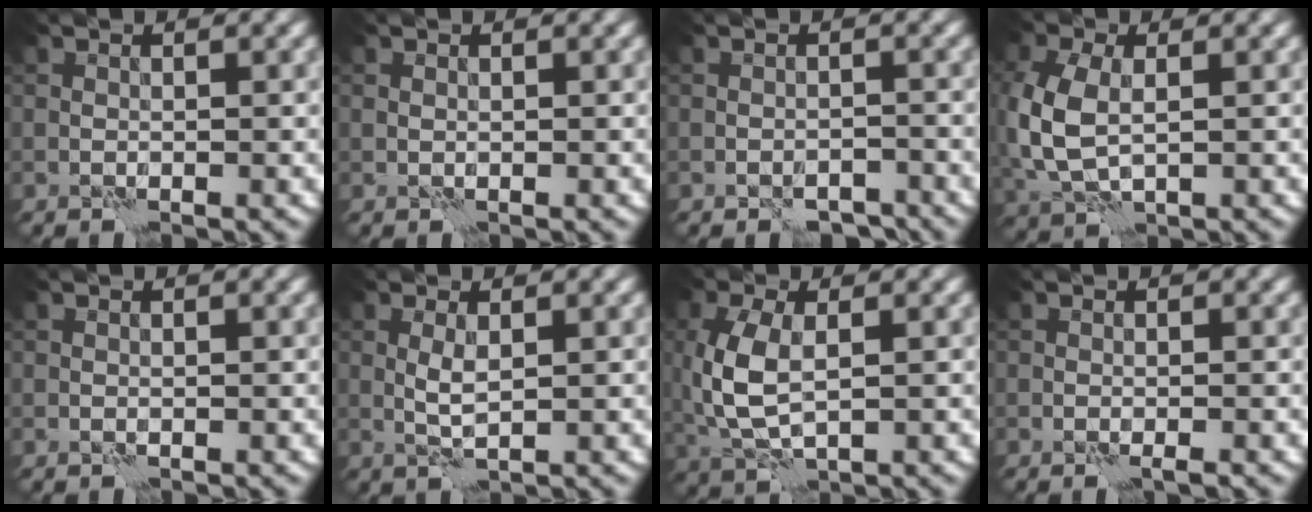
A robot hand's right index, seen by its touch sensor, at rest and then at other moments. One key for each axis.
{"total": 0.0}
{"total": 2.6, "fx": -2.3, "fy": 1.0, "fz": 0.8, "tx": -0.008, "ty": 0.002, "tz": -0.031}
{"total": 6.8, "fx": -0.1, "fy": 4.4, "fz": 5.1, "tx": -0.145, "ty": -0.001, "tz": 0.001}
{"total": 0.0}
{"total": 1.6, "fx": 0.3, "fy": 0.4, "fz": 1.5, "tx": -0.036, "ty": 0.005, "tz": 0.008}
{"total": 5.8, "fx": 0.2, "fy": 3.2, "fz": 4.9, "tx": -0.129, "ty": 0.002, "tz": 0.009}
{"total": 0.8, "fx": -0.5, "fy": 0.0, "fz": 0.7, "tx": -0.005, "ty": 0.002, "tz": -0.009}